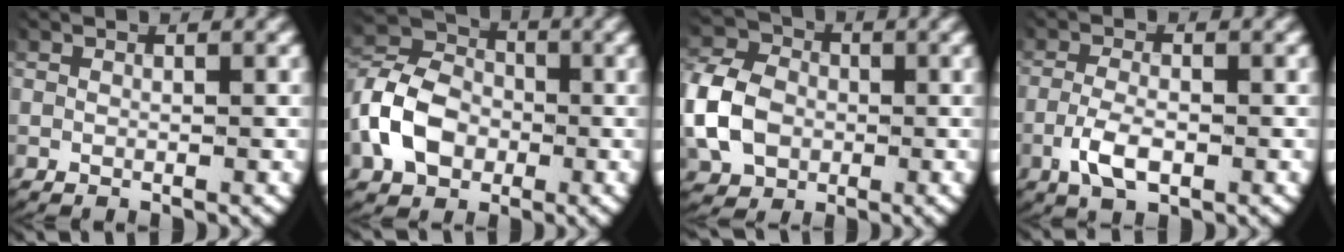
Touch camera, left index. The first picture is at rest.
{"total": 8.3, "force": [-0.1, 7.1, 4.3], "torque": [-0.098, -0.006, -0.008]}
{"total": 6.7, "force": [-0.4, 5.7, 3.6], "torque": [-0.079, -0.005, -0.008]}
{"total": 3.4, "force": [-1.5, 1.5, 2.6], "torque": [-0.062, -0.013, -0.023]}